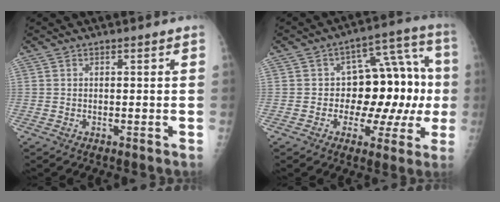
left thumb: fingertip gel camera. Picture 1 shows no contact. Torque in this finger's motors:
{"motor_torque": [0.24, 0.33, 0.01, -0.02, 0.03]}